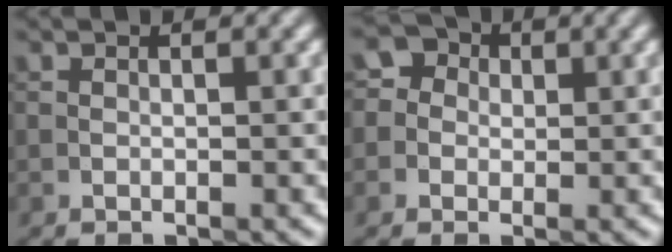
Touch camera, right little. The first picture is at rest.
{"total": 3.1, "force": [0.7, 2.8, 1.0], "torque": [-0.001, 0.016, -0.011]}